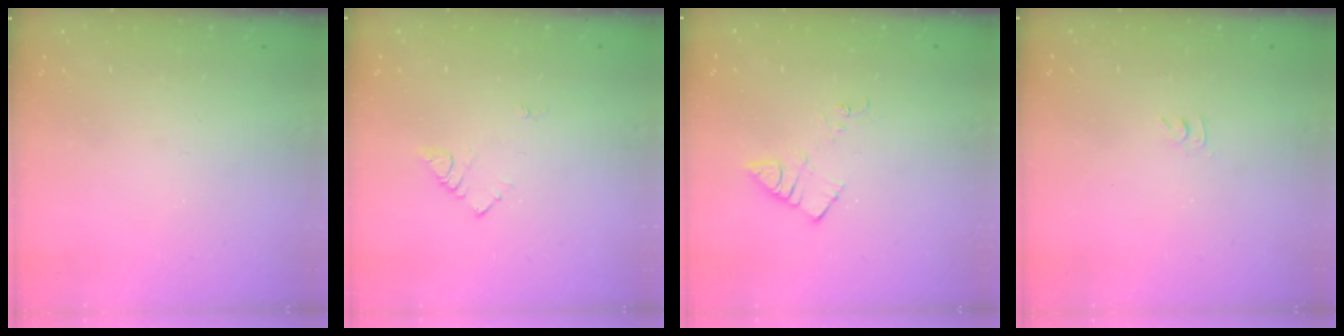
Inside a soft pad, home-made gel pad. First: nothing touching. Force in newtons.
{"total": 4.0, "press": 4.0, "slide": 0.5}
{"total": 5.2, "press": 5.2, "slide": 0.7}
{"total": 2.8, "press": 2.8, "slide": 0.4}